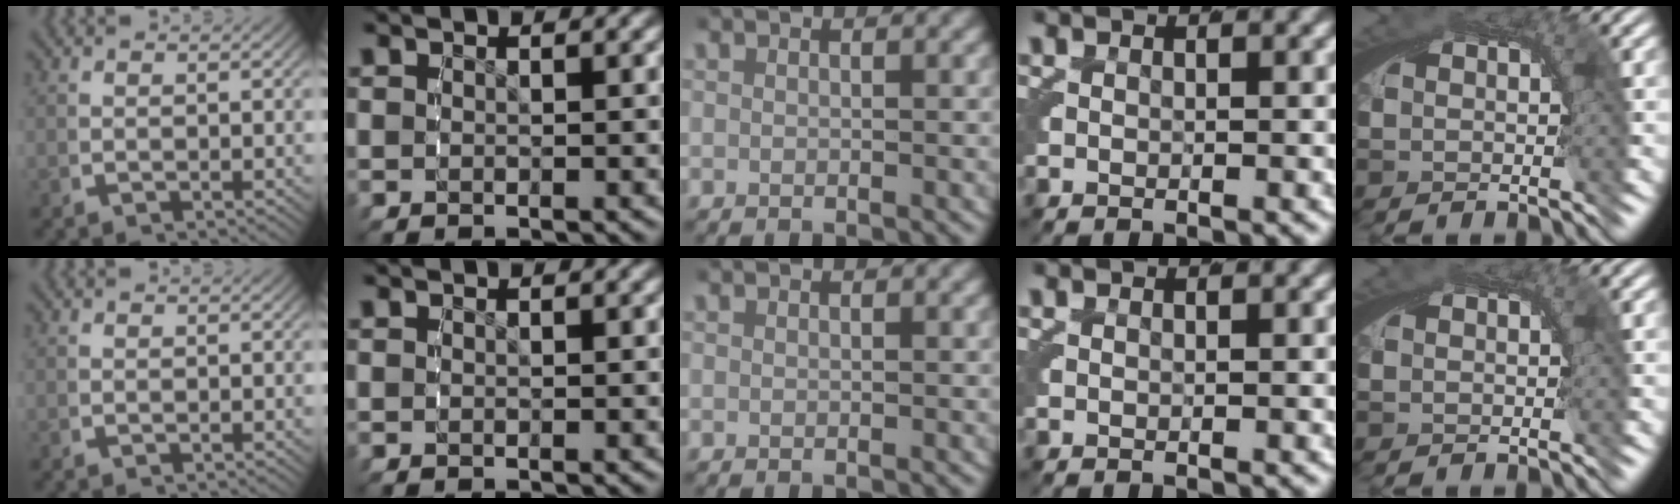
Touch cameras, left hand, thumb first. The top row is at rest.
{}